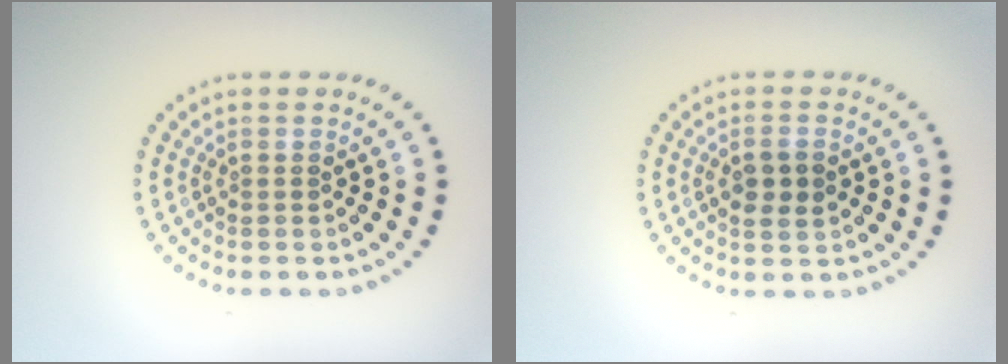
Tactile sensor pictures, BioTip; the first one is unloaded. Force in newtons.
{"total": 2.3, "press": 2.3, "slide": 0.4}